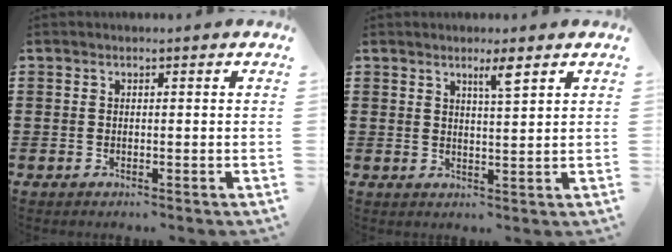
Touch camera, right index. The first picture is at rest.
{"total": 3.1, "force": [2.0, 0.2, 2.3], "torque": [-0.033, -0.007, 0.030]}